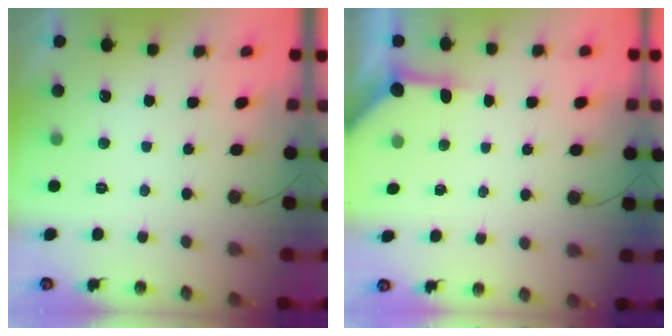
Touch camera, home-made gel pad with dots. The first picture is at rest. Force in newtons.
{"total": 3.8, "press": 3.7, "slide": 0.4}